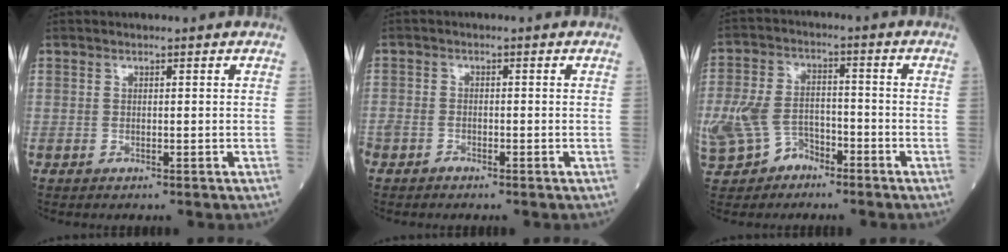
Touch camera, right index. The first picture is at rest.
{"total": 2.7, "force": [-1.9, 1.7, 1.0], "torque": [-0.024, 0.001, -0.034]}
{"total": 12.4, "force": [-6.4, 8.5, 6.4], "torque": [-0.169, 0.010, -0.109]}